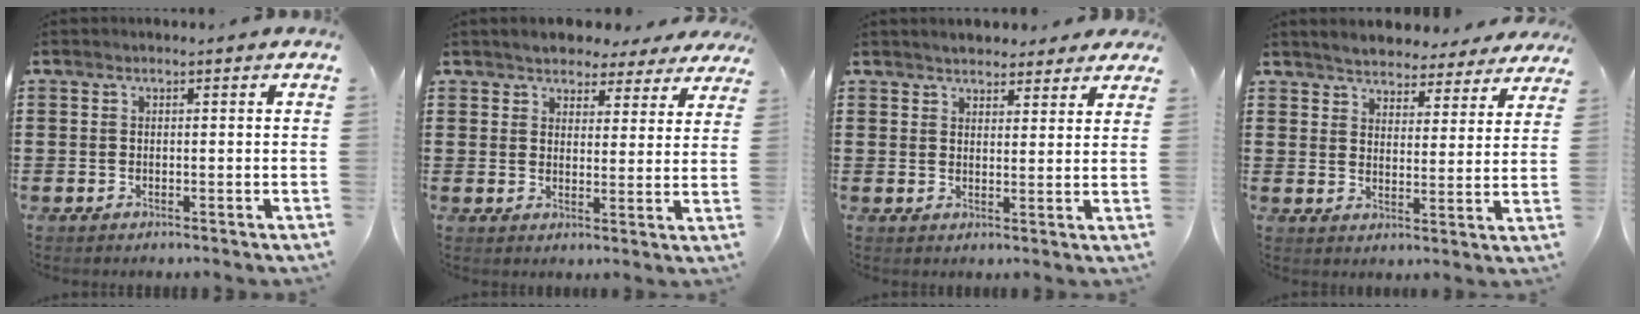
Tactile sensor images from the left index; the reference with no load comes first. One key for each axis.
{"total": 4.2, "fx": 4.0, "fy": 1.1, "fz": 0.3, "tx": -0.025, "ty": -0.005, "tz": 0.074}
{"total": 3.1, "fx": 3.0, "fy": 0.8, "fz": 0.3, "tx": -0.015, "ty": -0.002, "tz": 0.057}
{"total": 4.3, "fx": 4.2, "fy": 0.4, "fz": 0.3, "tx": -0.028, "ty": -0.021, "tz": 0.074}